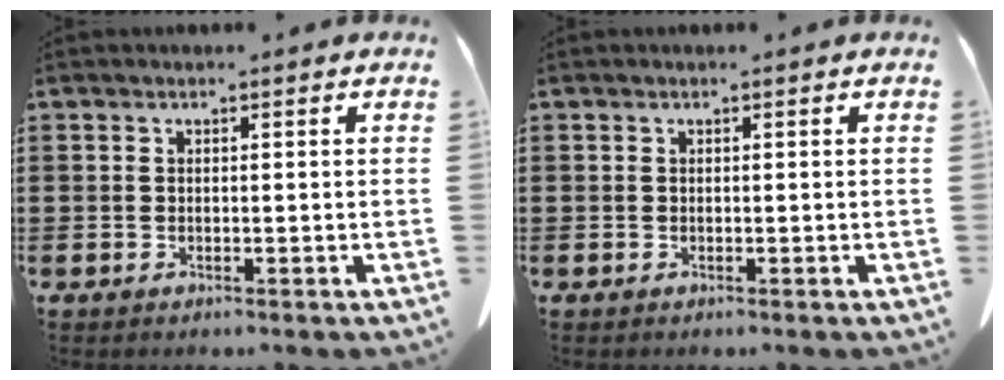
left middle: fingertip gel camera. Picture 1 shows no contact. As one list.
[{"total": 0.0}]